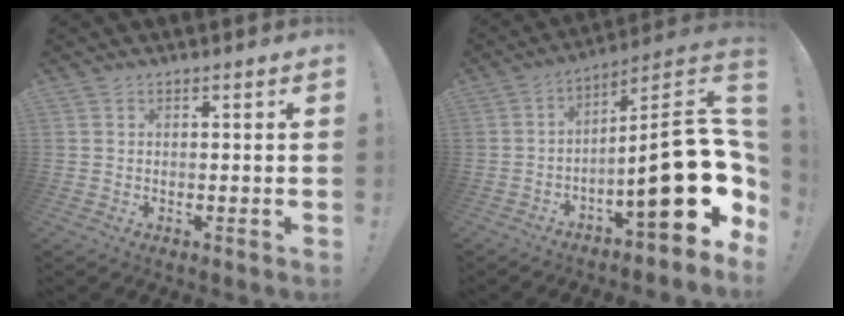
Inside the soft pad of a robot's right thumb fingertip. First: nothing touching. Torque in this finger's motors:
{"motor_torque": [2.37, 2.63, 1.39, -1.38, 0.55]}